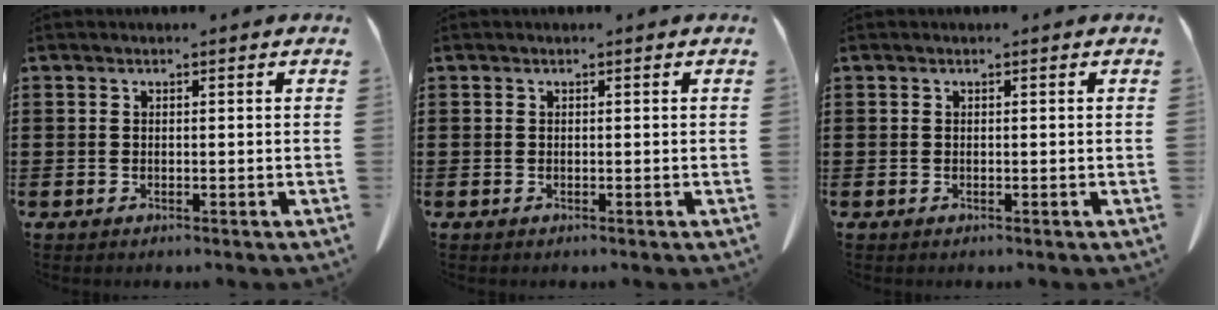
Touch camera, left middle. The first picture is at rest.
{"total": 0.0}
{"total": 0.0}